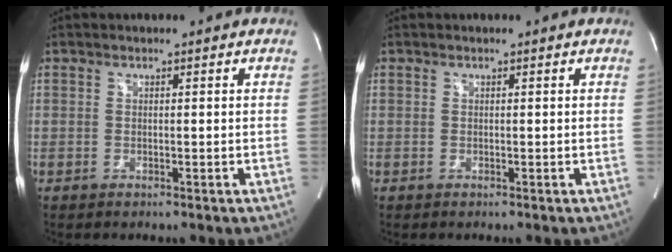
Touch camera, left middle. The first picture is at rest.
{"total": 0.0}